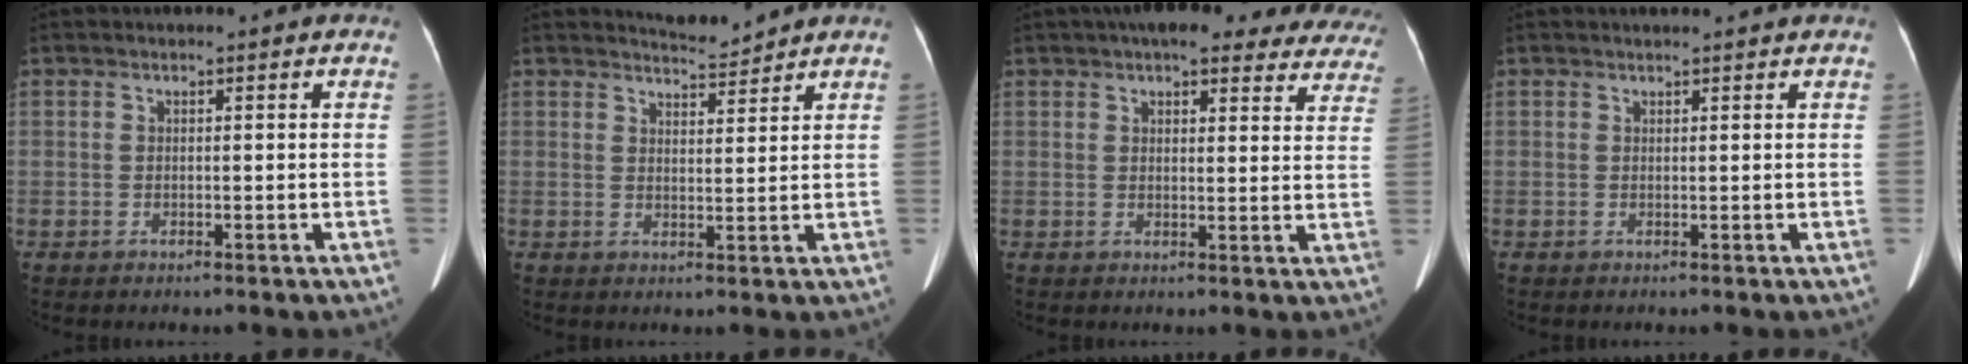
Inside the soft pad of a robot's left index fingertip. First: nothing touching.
{"total": 3.0, "force": [2.9, -0.3, -0.3], "torque": [-0.003, -0.008, 0.052]}
{"total": 20.4, "force": [17.6, 5.7, 8.5], "torque": [-0.094, 0.013, 0.190]}
{"total": 1.8, "force": [1.7, -0.1, 0.5], "torque": [-0.007, 0.011, 0.020]}